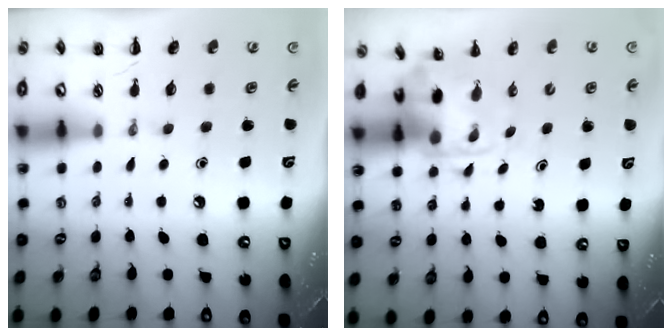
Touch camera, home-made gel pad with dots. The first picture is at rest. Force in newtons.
{"total": 3.6, "press": 3.5, "slide": 0.9}